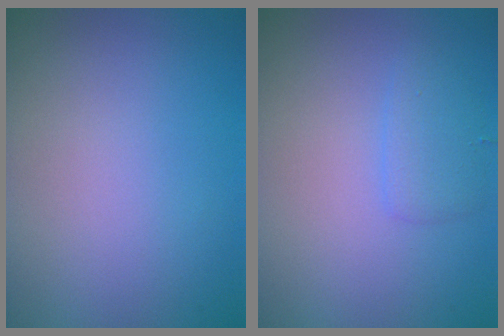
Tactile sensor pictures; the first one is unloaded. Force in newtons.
{"total": 1.7, "press": 1.7, "slide": 0.1}